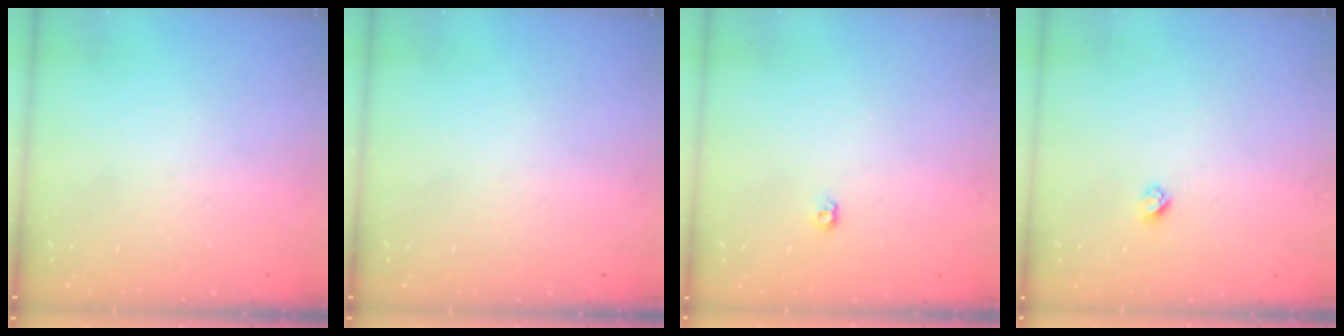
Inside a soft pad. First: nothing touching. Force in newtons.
{"total": 0.0}
{"total": 4.7, "press": 4.7, "slide": 0.8}
{"total": 2.7, "press": 2.6, "slide": 0.3}